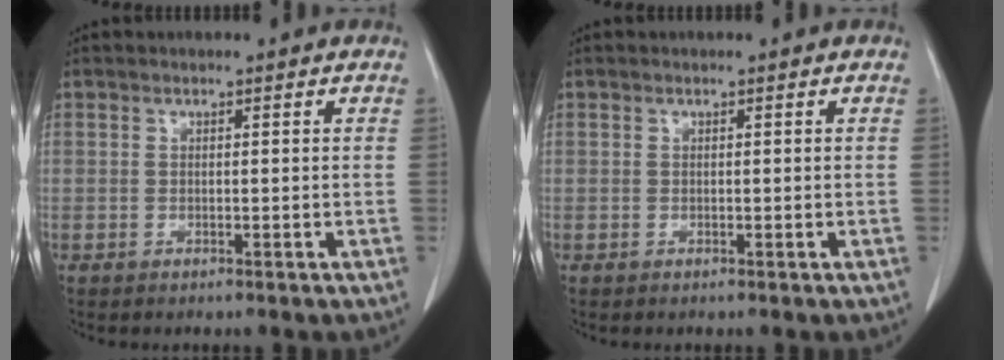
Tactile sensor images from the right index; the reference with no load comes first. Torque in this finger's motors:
{"motor_torque": [0.00, 0.00, 0.00, 0.00]}